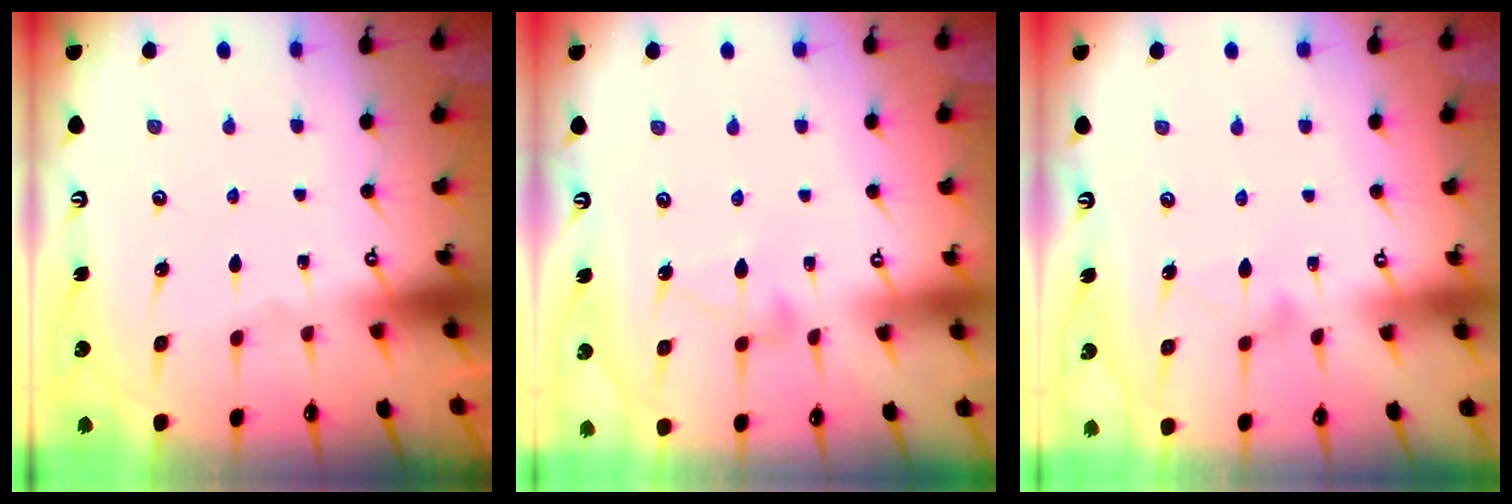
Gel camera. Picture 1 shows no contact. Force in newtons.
{"total": 3.9, "press": 3.9, "slide": 0.2}
{"total": 7.7, "press": 7.7, "slide": 0.3}